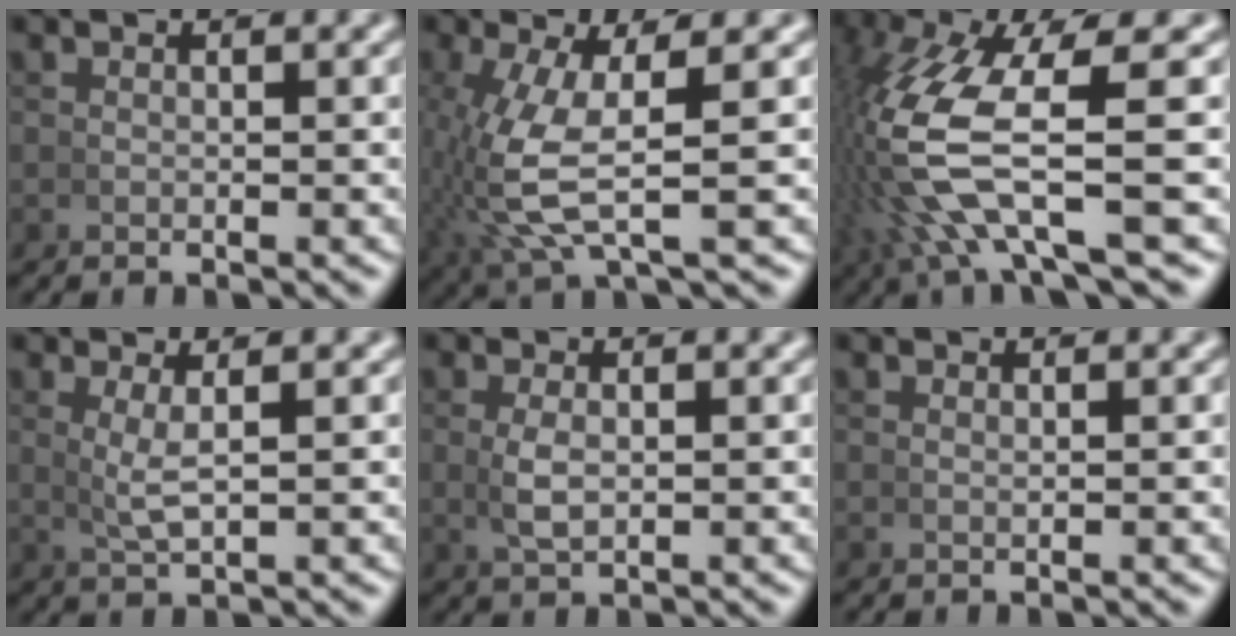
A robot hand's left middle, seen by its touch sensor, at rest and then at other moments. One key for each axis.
{"total": 7.0, "fx": -0.1, "fy": 2.7, "fz": 6.4, "tx": -0.152, "ty": -0.015, "tz": 0.012}
{"total": 8.9, "fx": 0.1, "fy": 3.6, "fz": 8.2, "tx": -0.199, "ty": -0.016, "tz": 0.016}
{"total": 2.6, "fx": 0.7, "fy": 0.3, "fz": 2.5, "tx": -0.048, "ty": -0.004, "tz": 0.019}
{"total": 2.0, "fx": 0.2, "fy": 0.9, "fz": 1.8, "tx": -0.041, "ty": -0.003, "tz": 0.010}
{"total": 0.0}